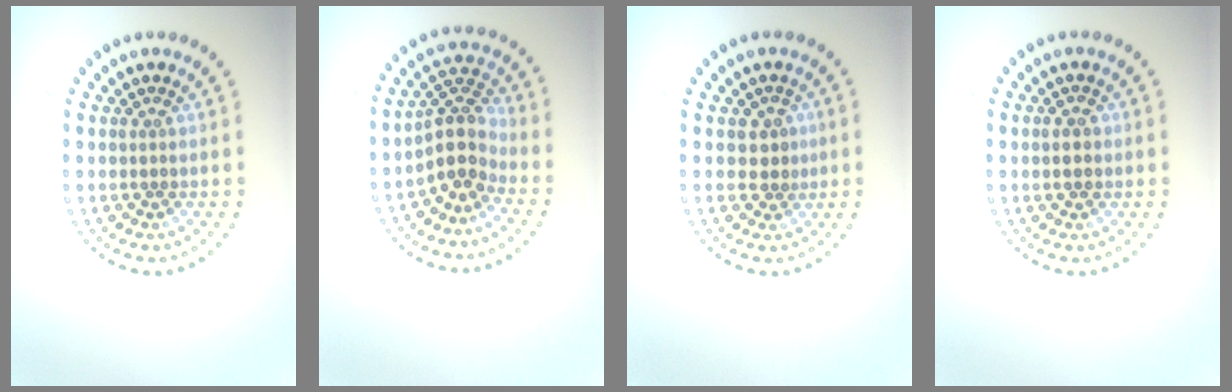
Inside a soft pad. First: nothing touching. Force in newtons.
{"total": 3.7, "press": 2.8, "slide": 2.4}
{"total": 1.8, "press": 1.6, "slide": 0.8}
{"total": 1.9, "press": 1.9, "slide": 0.1}